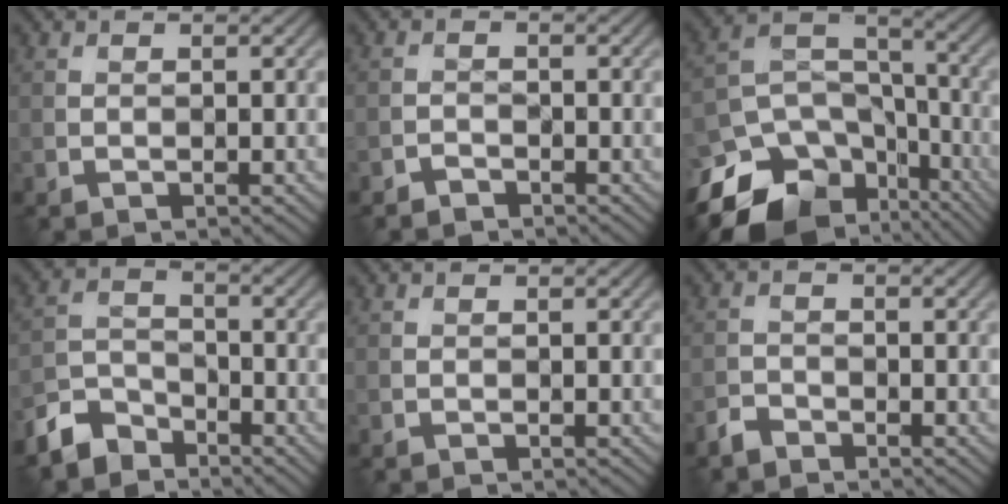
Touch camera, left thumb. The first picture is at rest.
{"total": 1.5, "force": [-1.4, 0.5, 0.2], "torque": [-0.003, 0.000, -0.031]}
{"total": 15.6, "force": [-9.9, 10.1, 6.7], "torque": [-0.171, -0.034, -0.149]}
{"total": 5.7, "force": [-4.7, 2.8, 1.5], "torque": [-0.038, -0.004, -0.109]}
{"total": 0.0}
{"total": 1.9, "force": [-1.6, 0.8, 0.4], "torque": [-0.009, 0.001, -0.041]}